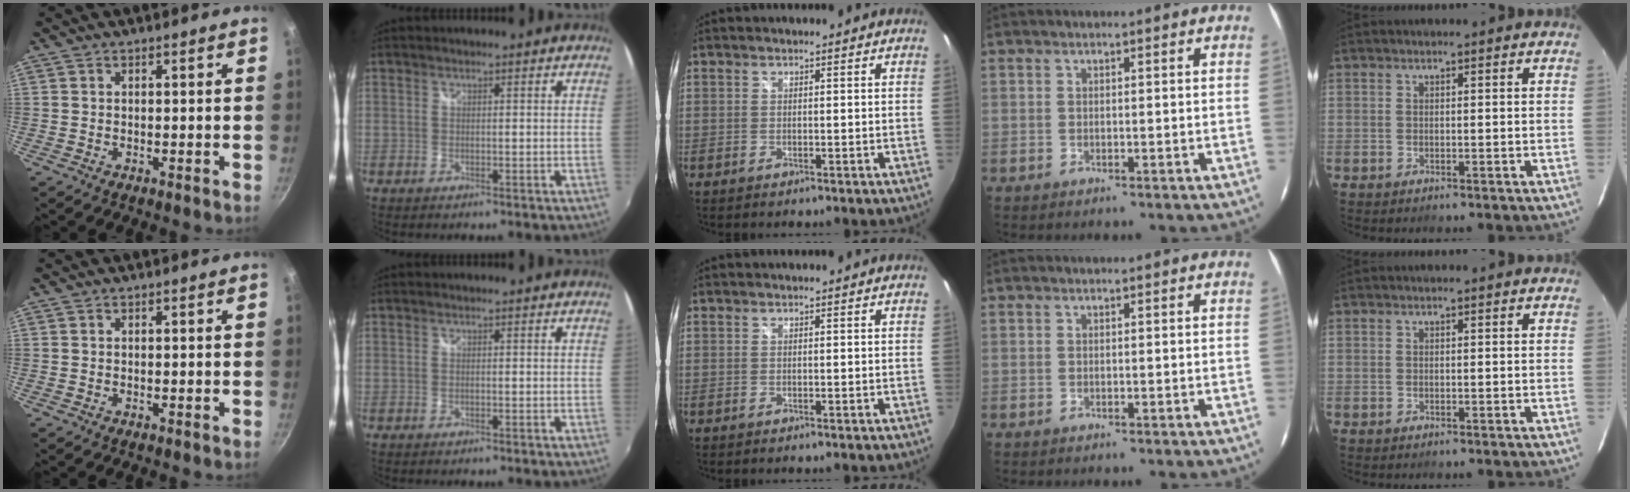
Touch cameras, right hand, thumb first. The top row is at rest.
{}